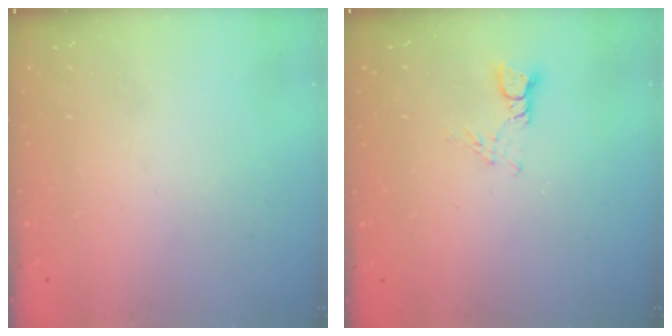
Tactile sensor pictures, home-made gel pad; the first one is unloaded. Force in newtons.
{"total": 3.9, "press": 3.9, "slide": 0.3}